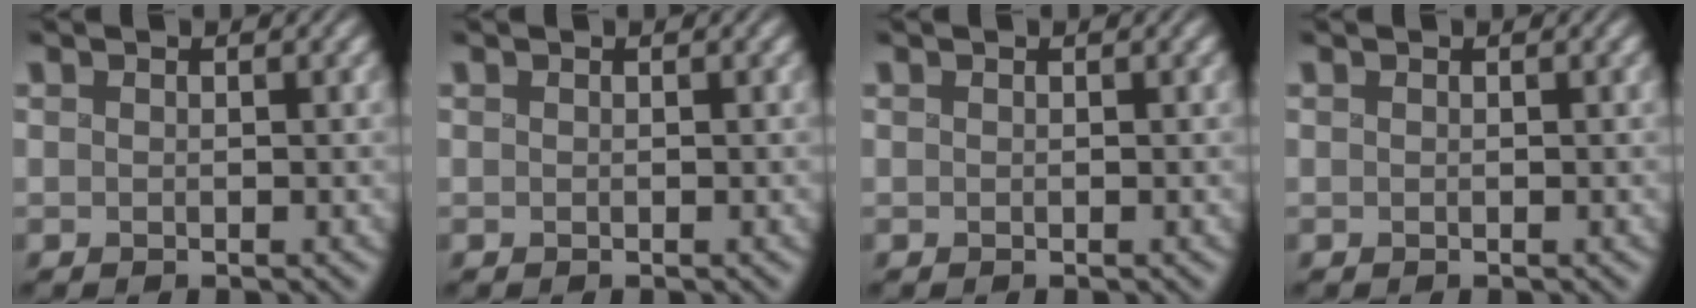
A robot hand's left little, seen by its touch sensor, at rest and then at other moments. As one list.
[{"total": 0.0}, {"total": 0.0}, {"total": 0.0}]